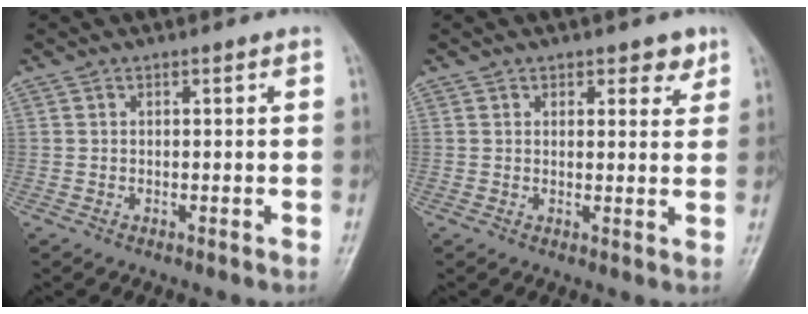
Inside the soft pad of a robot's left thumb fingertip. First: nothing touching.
{"total": 3.3, "force": [2.2, 2.1, 1.3], "torque": [0.010, -0.011, 0.027]}